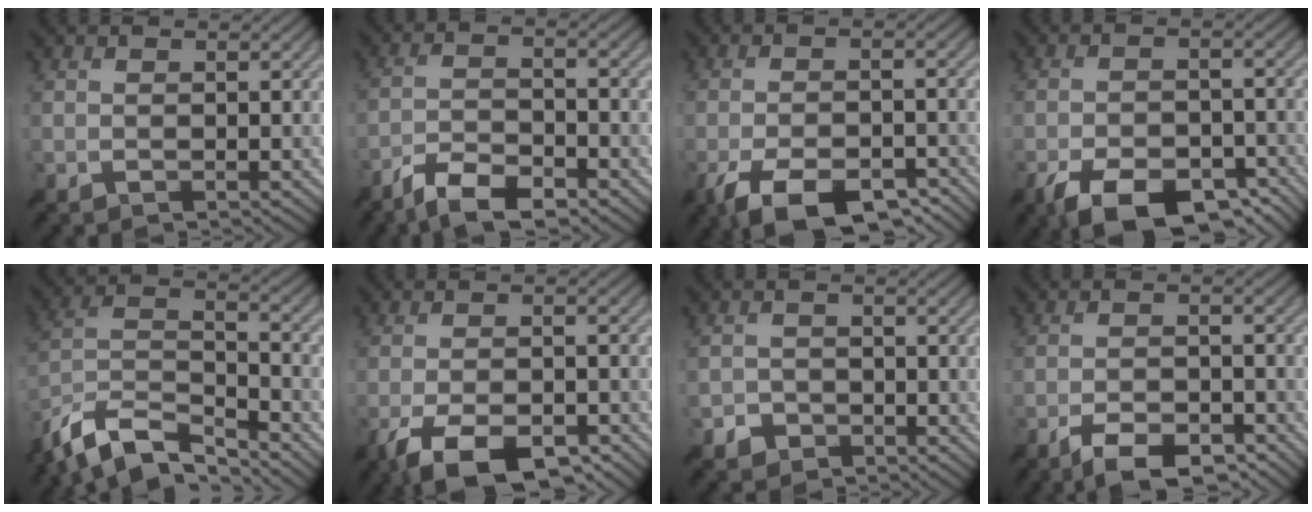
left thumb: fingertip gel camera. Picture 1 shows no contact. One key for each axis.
{"total": 6.8, "fx": -5.1, "fy": 1.8, "fz": 4.1, "tx": -0.084, "ty": -0.001, "tz": -0.102}
{"total": 10.5, "fx": -6.9, "fy": 3.7, "fz": 7.0, "tx": -0.125, "ty": -0.004, "tz": -0.119}
{"total": 11.4, "fx": -7.6, "fy": 4.6, "fz": 7.2, "tx": -0.125, "ty": -0.009, "tz": -0.125}
{"total": 12.2, "fx": -9.4, "fy": 3.9, "fz": 6.6, "tx": -0.146, "ty": -0.001, "tz": -0.185}
{"total": 9.4, "fx": -6.0, "fy": 3.3, "fz": 6.5, "tx": -0.119, "ty": -0.003, "tz": -0.105}
{"total": 2.1, "fx": -1.3, "fy": 1.6, "fz": 0.5, "tx": -0.004, "ty": 0.003, "tz": -0.030}
{"total": 7.1, "fx": -5.0, "fy": 2.0, "fz": 4.7, "tx": -0.086, "ty": 0.000, "tz": -0.087}